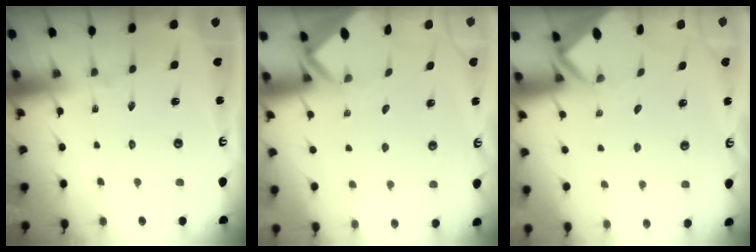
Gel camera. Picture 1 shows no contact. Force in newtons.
{"total": 3.2, "press": 3.2, "slide": 0.2}
{"total": 2.8, "press": 2.8, "slide": 0.1}